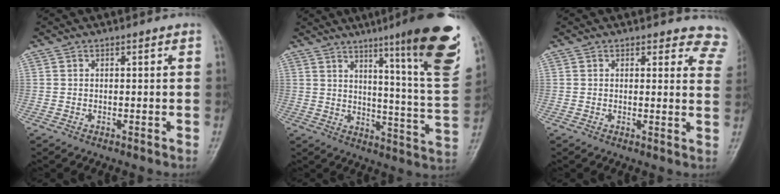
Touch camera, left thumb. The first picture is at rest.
{"total": 20.3, "force": [11.9, 1.1, 16.4], "torque": [-0.199, -0.068, 0.167]}
{"total": 8.5, "force": [7.8, 3.2, 0.3], "torque": [0.060, -0.042, 0.046]}